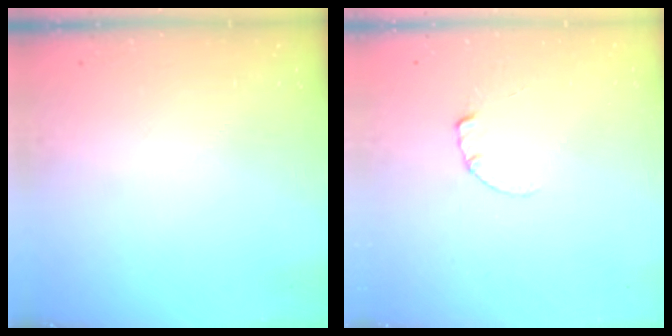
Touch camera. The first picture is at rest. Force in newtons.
{"total": 0.6, "press": 0.6, "slide": 0.1}